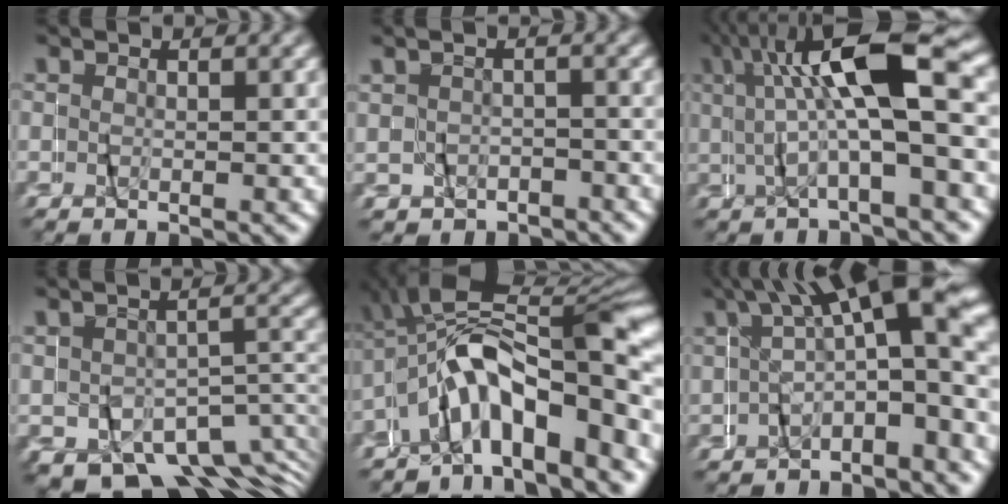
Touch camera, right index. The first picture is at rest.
{"total": 2.1, "force": [0.1, 2.1, -0.3], "torque": [-0.005, 0.015, -0.002]}
{"total": 9.4, "force": [2.4, 2.3, 8.8], "torque": [-0.135, 0.029, 0.033]}
{"total": 8.8, "force": [-4.4, 5.9, 4.7], "torque": [-0.068, -0.029, -0.059]}
{"total": 11.5, "force": [-1.3, 6.4, 9.4], "torque": [-0.165, 0.006, -0.027]}
{"total": 8.4, "force": [2.5, 3.2, 7.4], "torque": [-0.090, 0.026, 0.025]}